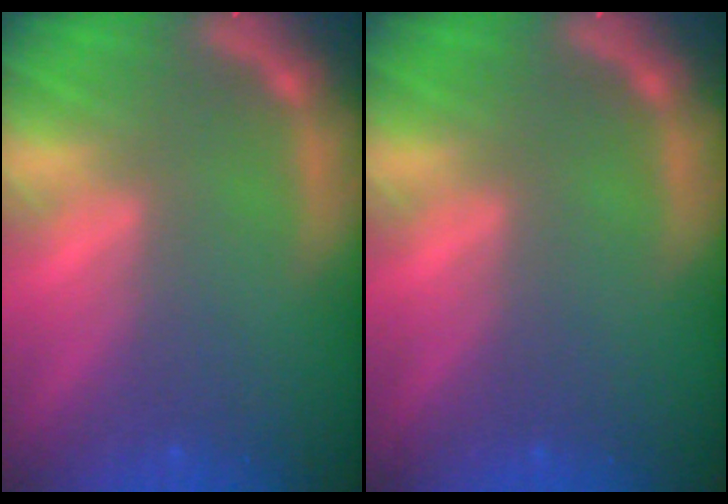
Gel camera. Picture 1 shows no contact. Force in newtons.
{"total": 0.0}